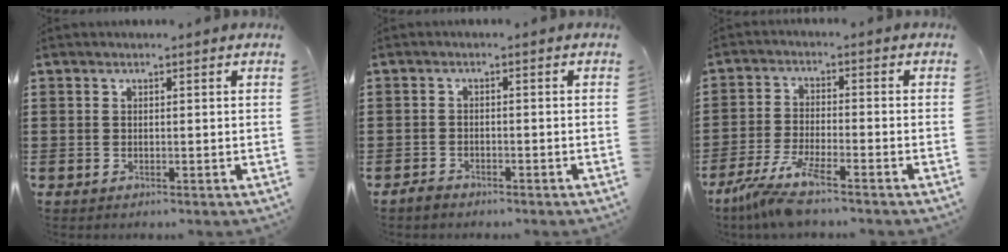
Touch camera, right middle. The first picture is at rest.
{"total": 1.7, "force": [-1.5, 0.7, 0.3], "torque": [-0.011, 0.004, -0.033]}
{"total": 7.0, "force": [-5.6, 0.0, 4.2], "torque": [-0.100, -0.024, -0.108]}